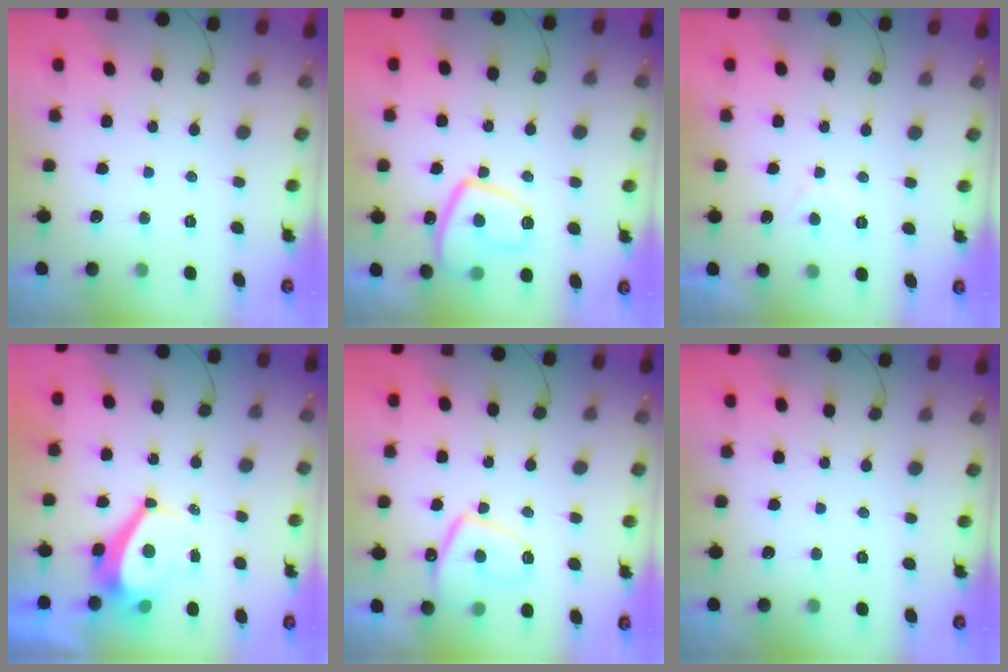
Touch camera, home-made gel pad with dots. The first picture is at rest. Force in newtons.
{"total": 12.2, "press": 12.2, "slide": 1.2}
{"total": 2.8, "press": 2.7, "slide": 0.8}
{"total": 6.0, "press": 6.0, "slide": 0.4}
{"total": 10.9, "press": 10.8, "slide": 1.3}
{"total": 0.0}